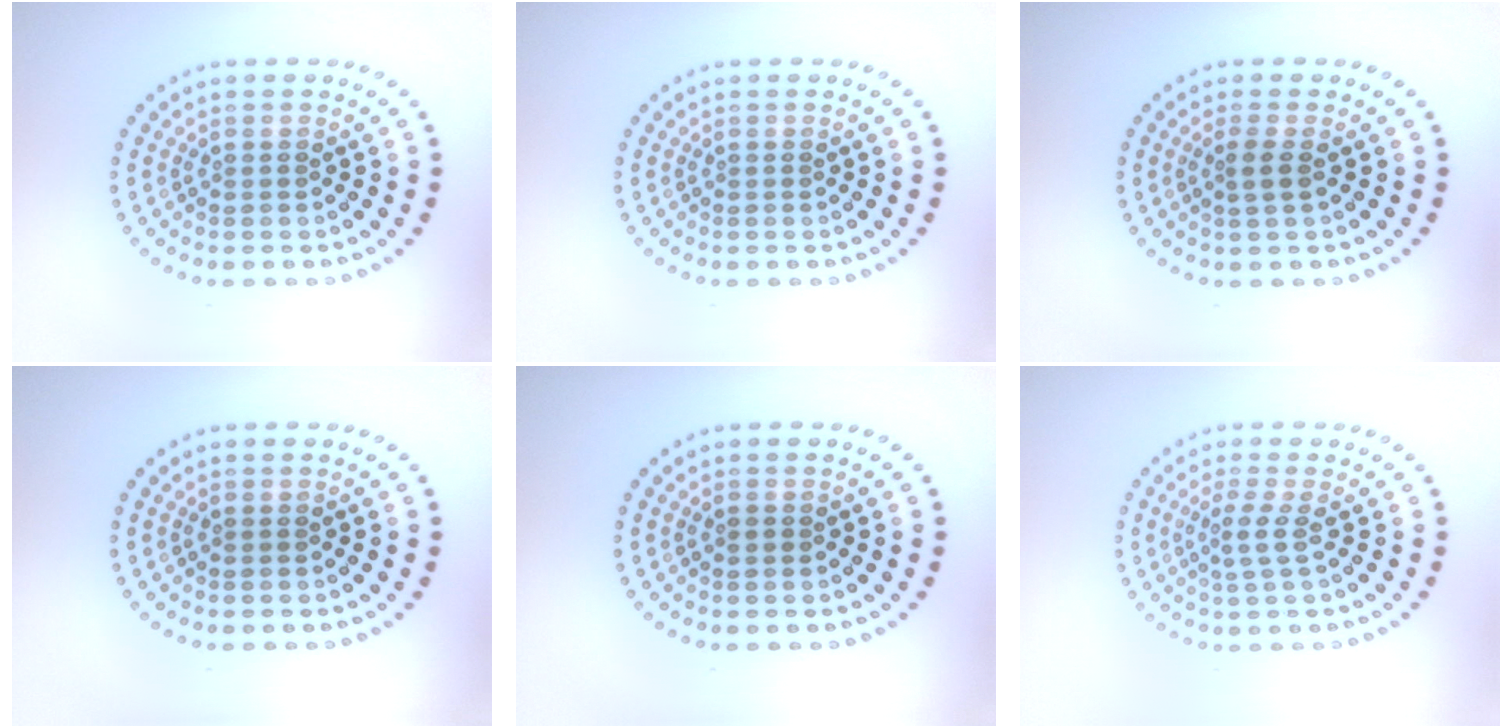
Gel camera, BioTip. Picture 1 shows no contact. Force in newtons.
{"total": 0.0}
{"total": 1.3, "press": 1.1, "slide": 0.8}
{"total": 0.0}
{"total": 0.6, "press": 0.6, "slide": 0.0}
{"total": 1.8, "press": 1.2, "slide": 1.3}